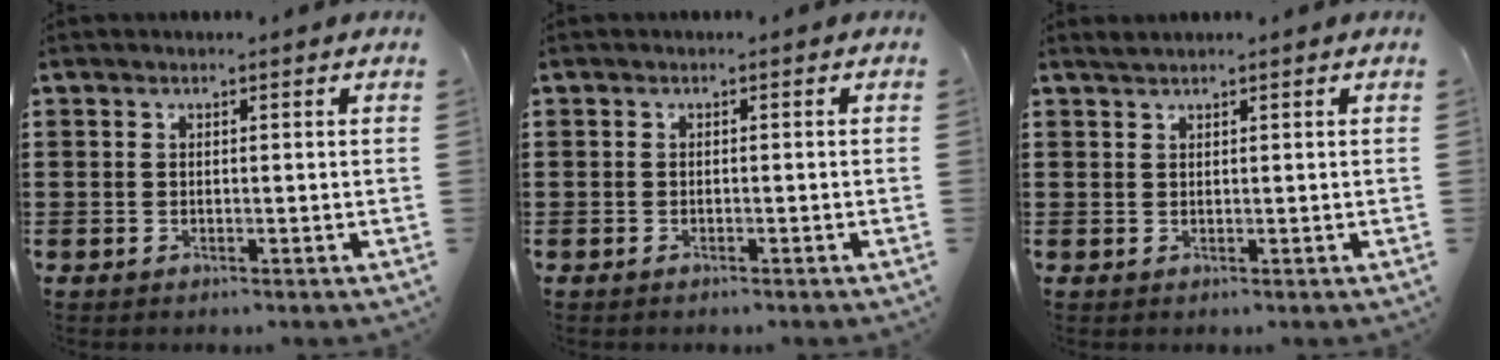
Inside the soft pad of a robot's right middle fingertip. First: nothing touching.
{"total": 0.6, "force": [-0.5, -0.1, 0.2], "torque": [-0.006, -0.005, -0.009]}
{"total": 0.8, "force": [0.7, 0.0, 0.2], "torque": [-0.005, 0.000, 0.014]}